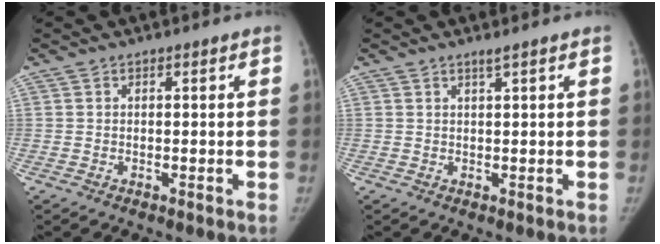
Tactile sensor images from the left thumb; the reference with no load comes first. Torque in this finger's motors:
{"motor_torque": [0.06, 0.06, 0.17, 0.11, -0.01]}